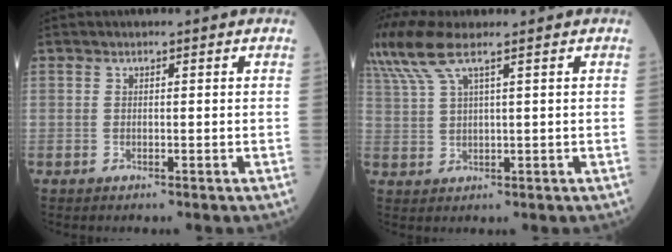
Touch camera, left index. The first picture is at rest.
{"total": 6.6, "force": [4.7, 0.1, 4.6], "torque": [-0.117, 0.022, 0.103]}